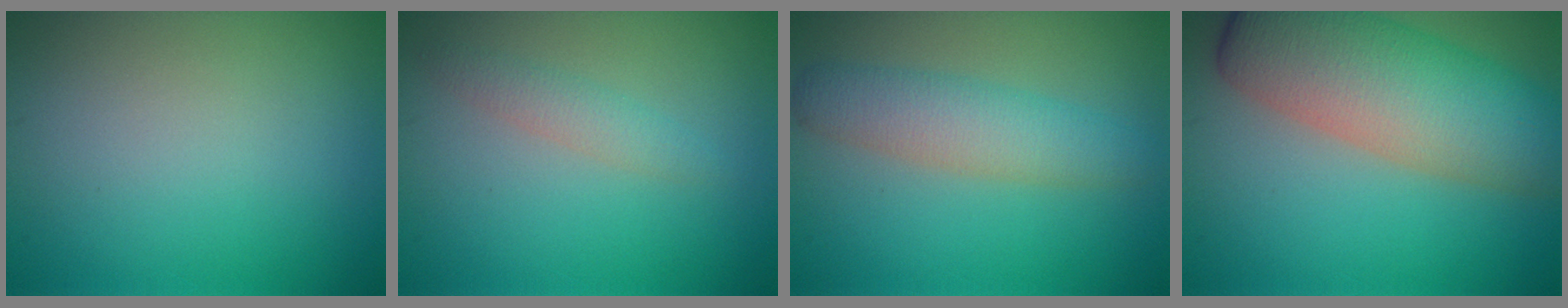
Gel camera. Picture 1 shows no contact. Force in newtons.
{"total": 1.7, "press": 1.7, "slide": 0.1}
{"total": 4.1, "press": 4.1, "slide": 0.2}
{"total": 9.9, "press": 9.9, "slide": 0.5}